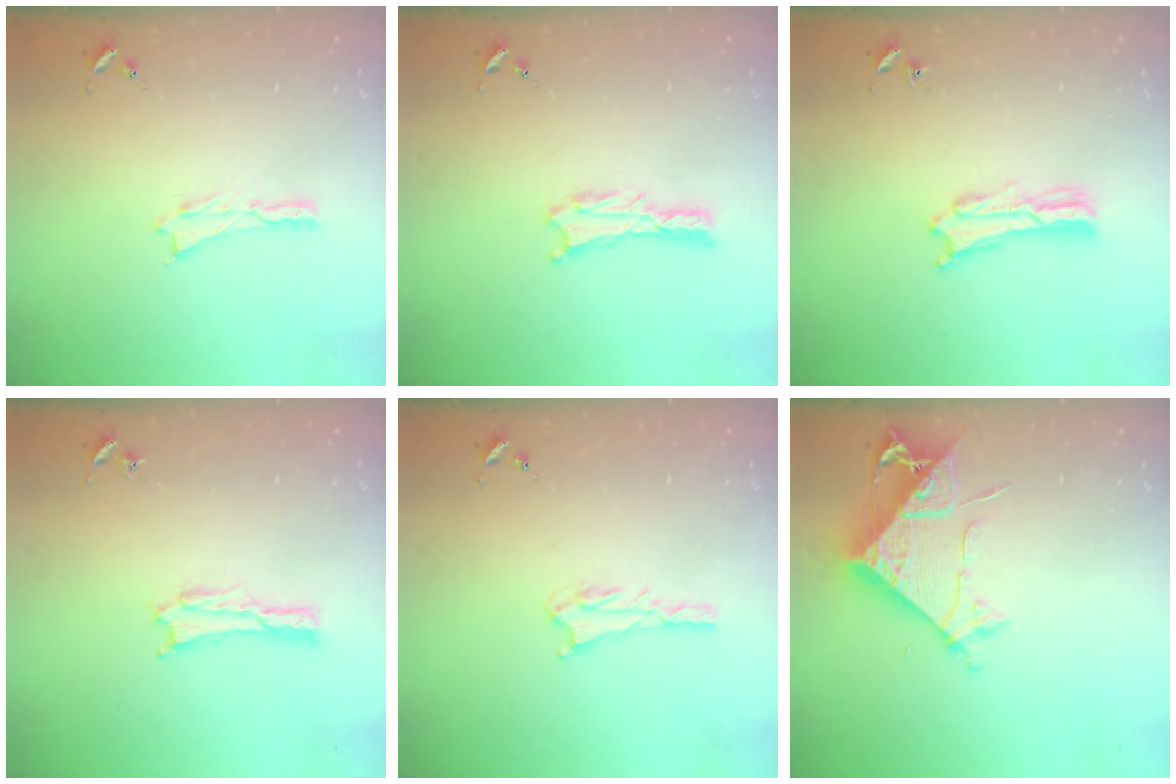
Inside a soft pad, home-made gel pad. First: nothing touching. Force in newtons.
{"total": 0.9, "press": 0.8, "slide": 0.1}
{"total": 1.8, "press": 1.8, "slide": 0.3}
{"total": 1.7, "press": 1.7, "slide": 0.1}
{"total": 1.8, "press": 1.8, "slide": 0.2}
{"total": 7.7, "press": 7.6, "slide": 0.9}